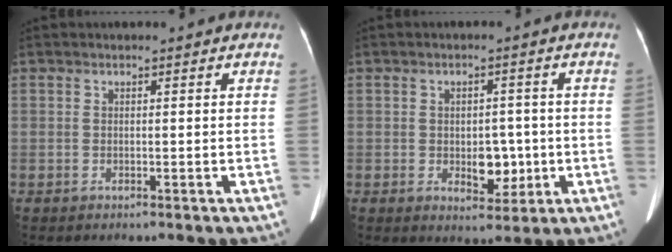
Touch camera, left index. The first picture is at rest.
{"total": 4.9, "force": [-1.0, 3.1, 3.7], "torque": [-0.051, 0.002, -0.004]}